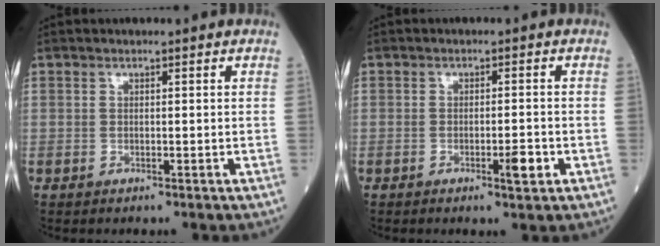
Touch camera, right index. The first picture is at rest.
{"total": 2.7, "force": [-1.0, 0.5, 2.5], "torque": [-0.037, -0.001, -0.012]}